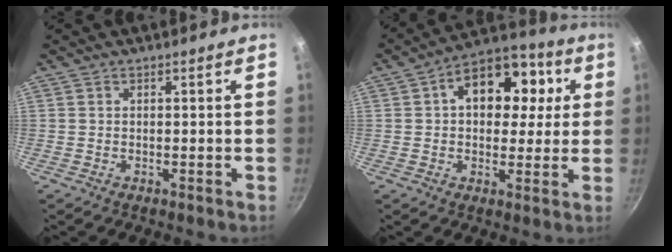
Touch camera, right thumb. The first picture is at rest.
{"total": 15.3, "force": [3.6, 10.7, 10.3], "torque": [-0.112, 0.016, 0.038]}